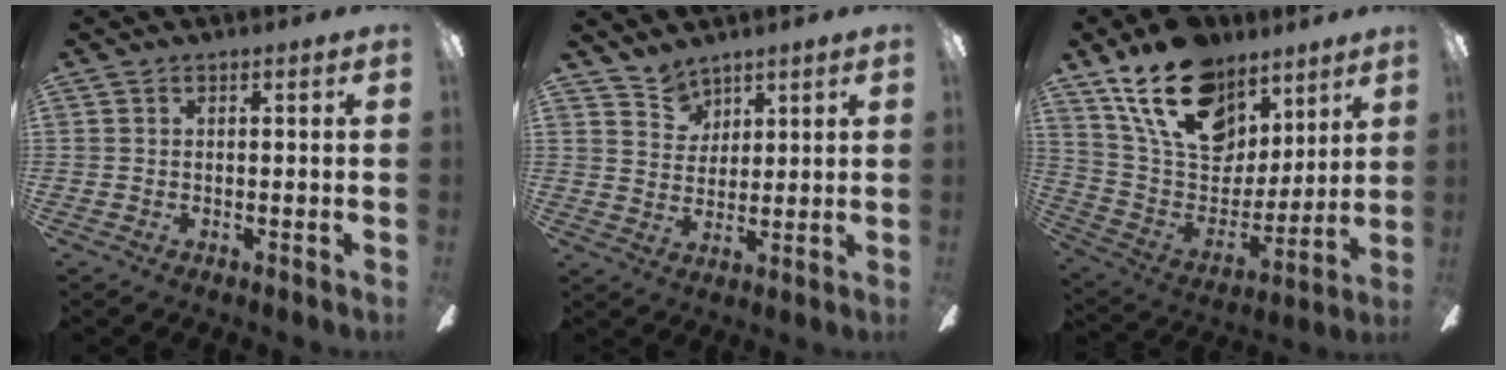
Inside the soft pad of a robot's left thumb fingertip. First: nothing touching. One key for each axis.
{"total": 5.8, "fx": 5.1, "fy": 2.8, "fz": -0.1, "tx": -0.013, "ty": -0.027, "tz": 0.099}
{"total": 22.8, "fx": 13.7, "fy": 13.8, "fz": 12.0, "tx": -0.210, "ty": -0.063, "tz": 0.254}